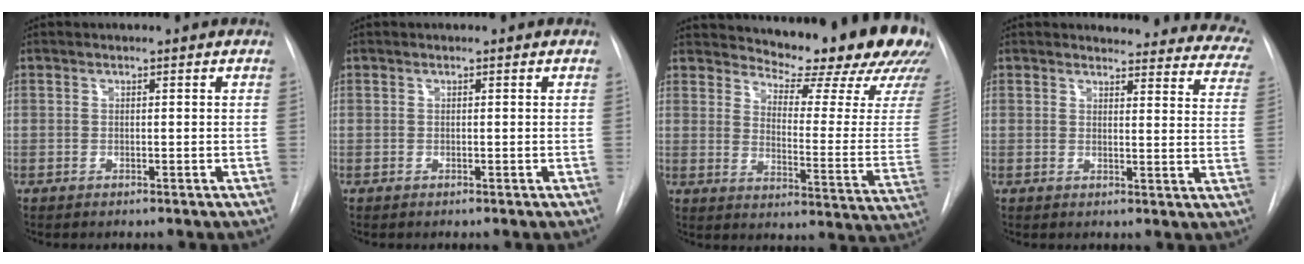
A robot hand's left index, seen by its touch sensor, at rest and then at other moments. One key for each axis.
{"total": 0.0}
{"total": 23.3, "fx": 20.6, "fy": 3.6, "fz": 10.1, "tx": -0.148, "ty": -0.110, "tz": 0.242}
{"total": 20.3, "fx": 19.2, "fy": 5.0, "fz": 4.4, "tx": -0.029, "ty": -0.081, "tz": 0.186}